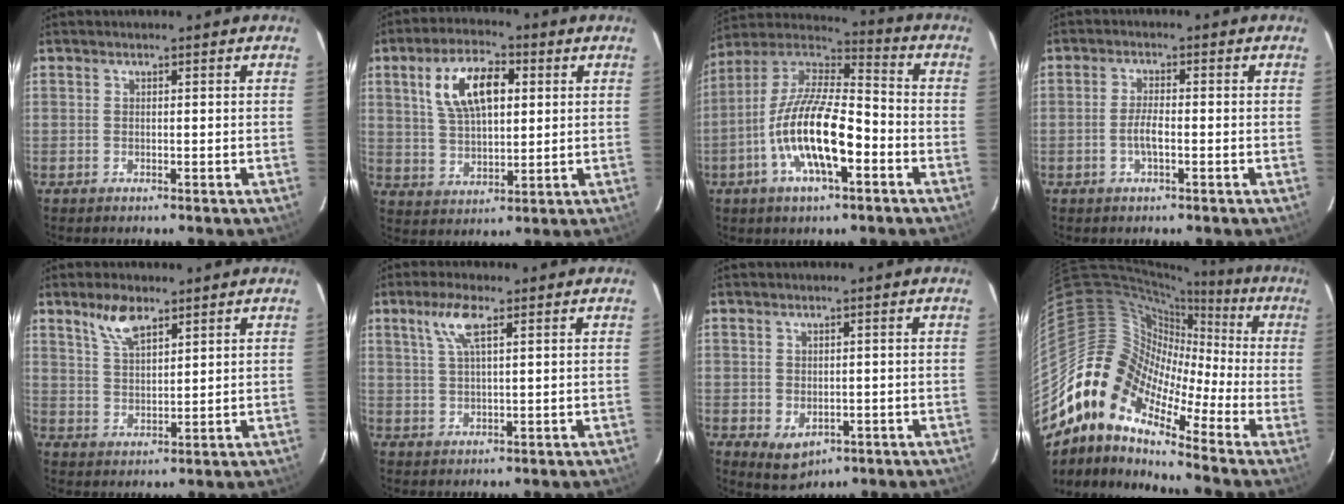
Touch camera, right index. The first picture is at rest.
{"total": 11.8, "force": [3.8, 5.8, 9.6], "torque": [-0.182, 0.020, 0.072]}
{"total": 17.6, "force": [-6.0, 5.8, 15.5], "torque": [-0.305, -0.008, -0.119]}
{"total": 3.3, "force": [-1.0, 0.7, 3.0], "torque": [-0.062, 0.000, -0.021]}
{"total": 6.3, "force": [4.4, 2.4, 3.9], "torque": [-0.071, 0.005, 0.087]}
{"total": 5.3, "force": [2.7, 1.1, 4.4], "torque": [-0.090, 0.007, 0.053]}
{"total": 4.2, "force": [-0.9, 3.4, 2.3], "torque": [-0.044, -0.008, -0.004]}
{"total": 11.4, "force": [-6.1, 7.1, 6.5], "torque": [-0.093, 0.014, -0.142]}